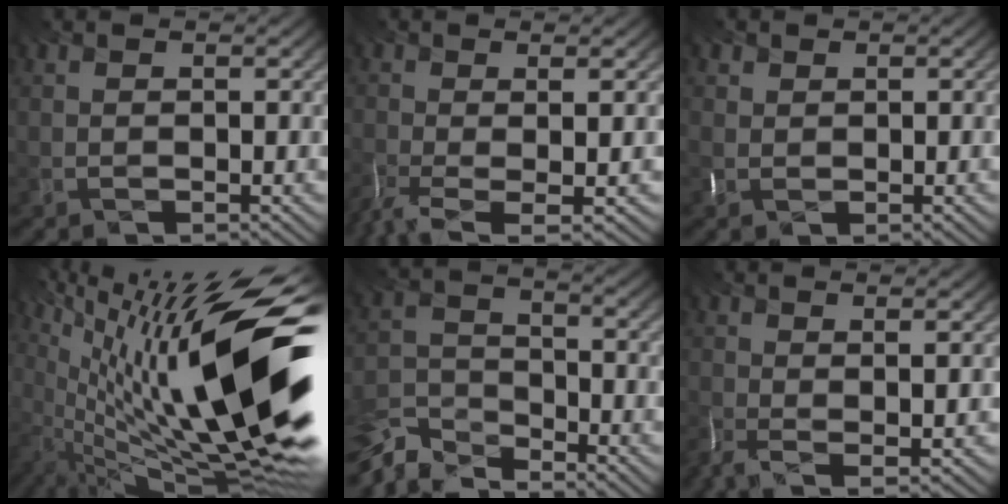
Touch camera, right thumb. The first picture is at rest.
{"total": 4.5, "force": [-1.7, 0.4, 4.1], "torque": [-0.084, -0.004, -0.014]}
{"total": 1.0, "force": [0.3, 0.8, -0.4], "torque": [-0.020, -0.007, 0.033]}
{"total": 19.3, "force": [1.2, 7.3, 17.9], "torque": [-0.336, -0.011, 0.037]}
{"total": 7.3, "force": [-7.2, 0.3, -1.2], "torque": [0.007, -0.018, -0.131]}
{"total": 3.1, "force": [-0.9, 0.2, 3.0], "torque": [-0.059, 0.001, 0.000]}